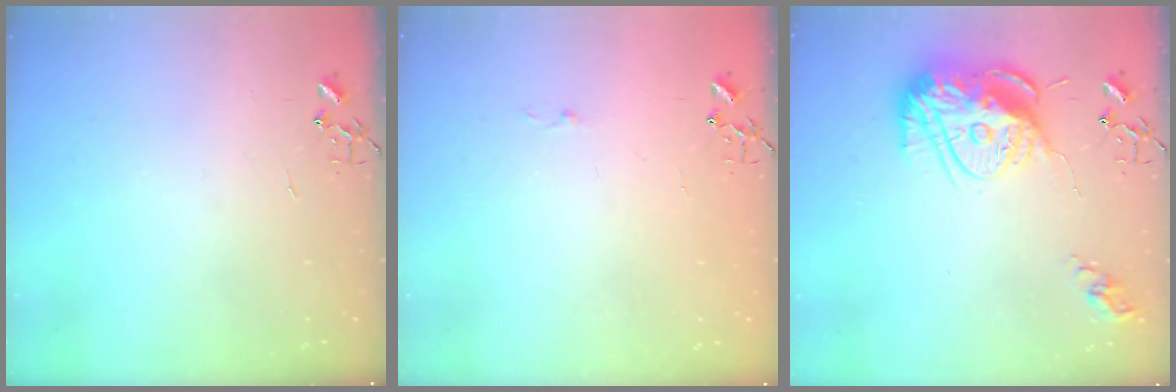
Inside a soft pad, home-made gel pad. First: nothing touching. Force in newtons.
{"total": 2.6, "press": 2.6, "slide": 0.4}
{"total": 17.8, "press": 17.7, "slide": 1.8}